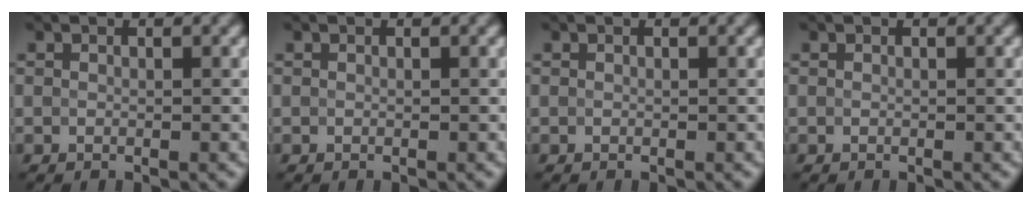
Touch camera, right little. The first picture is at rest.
{"total": 0.0}
{"total": 0.0}
{"total": 0.0}